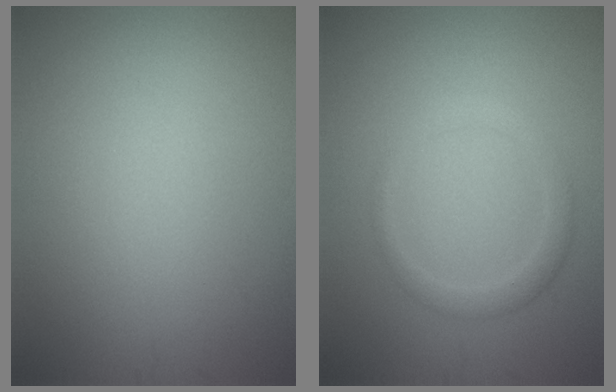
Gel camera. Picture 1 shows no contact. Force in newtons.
{"total": 1.9, "press": 1.9, "slide": 0.1}